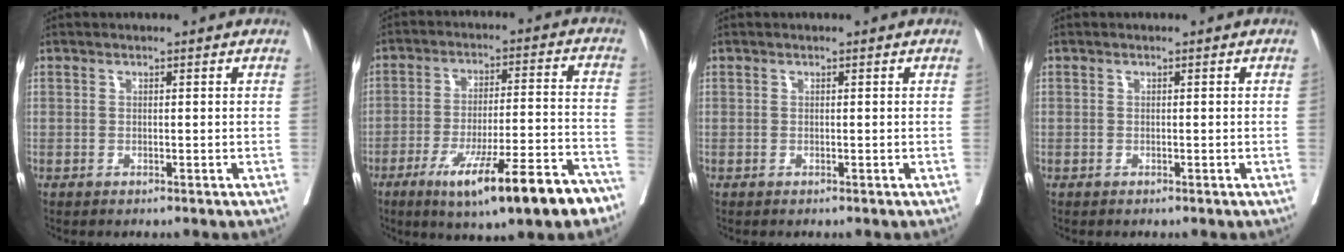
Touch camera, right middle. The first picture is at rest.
{"total": 17.0, "force": [-10.5, 1.8, 13.2], "torque": [-0.169, -0.011, -0.160]}
{"total": 0.0}
{"total": 0.0}